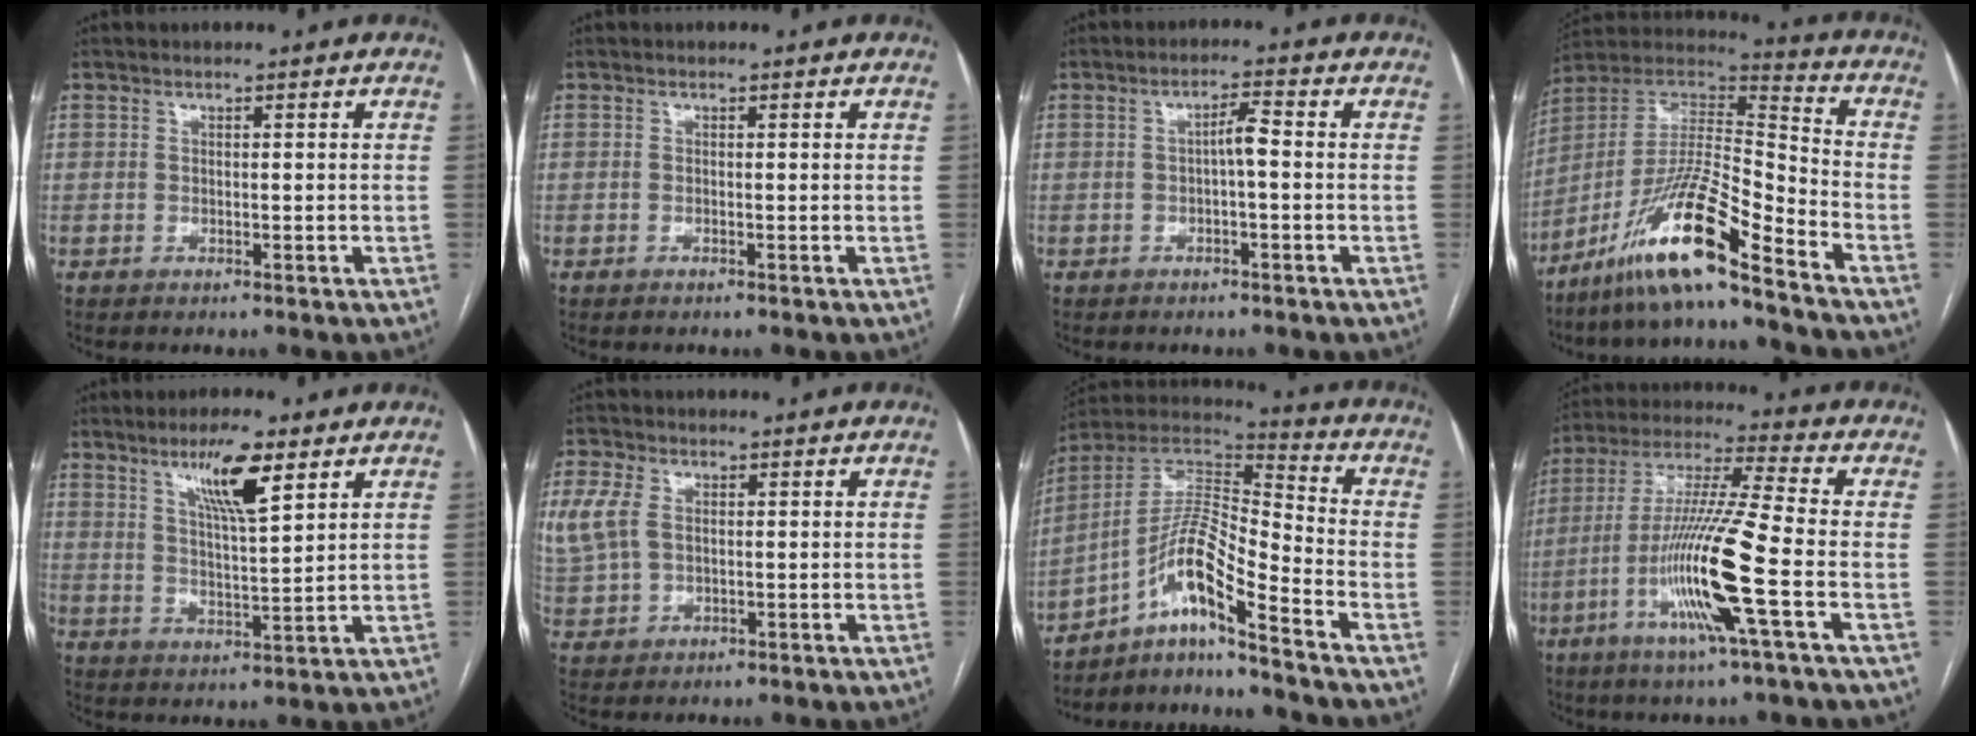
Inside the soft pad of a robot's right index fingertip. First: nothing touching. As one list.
[{"total": 0.0}, {"total": 2.9, "force": [-0.2, 0.5, 2.8], "torque": [-0.047, 0.010, -0.004]}, {"total": 16.1, "force": [-11.2, 0.6, 11.6], "torque": [-0.215, -0.001, -0.207]}, {"total": 8.9, "force": [5.2, 1.0, 7.1], "torque": [-0.127, -0.004, 0.090]}, {"total": 6.3, "force": [1.3, 4.3, 4.5], "torque": [-0.127, 0.013, 0.030]}, {"total": 11.6, "force": [-7.5, 0.2, 8.8], "torque": [-0.171, 0.022, -0.139]}, {"total": 15.5, "force": [-5.0, -0.9, 14.6], "torque": [-0.293, -0.013, -0.101]}]